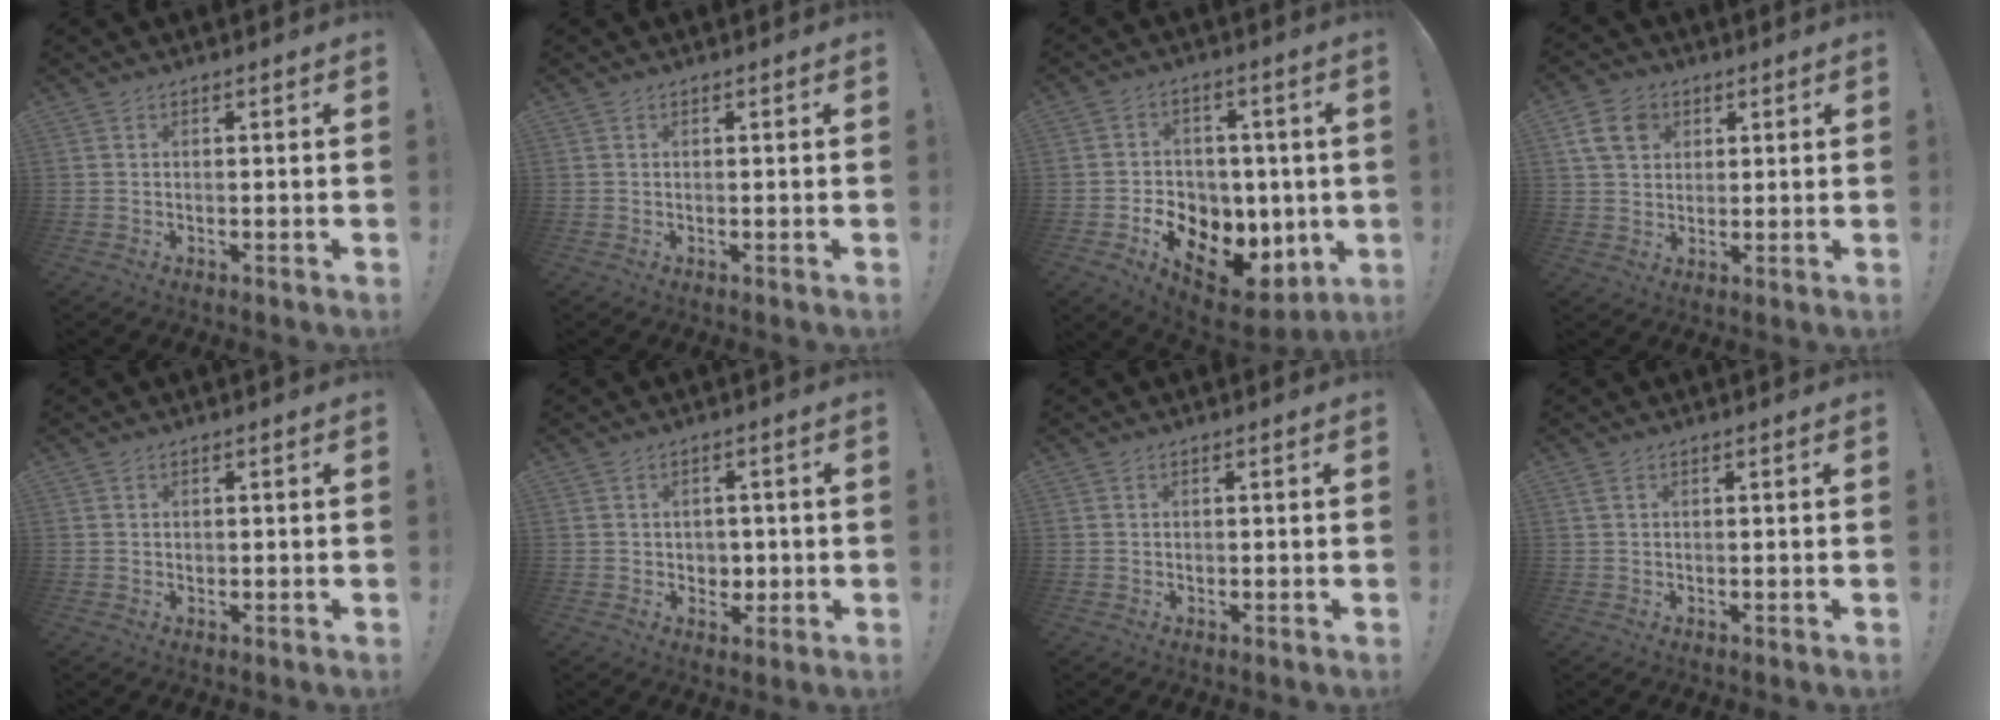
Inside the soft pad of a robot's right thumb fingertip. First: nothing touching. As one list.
[{"total": 0.0}, {"total": 12.6, "force": [-4.5, 9.9, 6.5], "torque": [-0.084, 0.023, -0.065]}, {"total": 10.0, "force": [4.3, 7.7, 4.9], "torque": [-0.087, -0.010, 0.086]}, {"total": 0.5, "force": [0.2, 0.5, 0.1], "torque": [0.006, -0.002, 0.002]}, {"total": 4.2, "force": [0.6, 4.1, 1.0], "torque": [-0.005, -0.006, 0.012]}, {"total": 0.0}, {"total": 1.1, "force": [0.5, 0.4, 0.9], "torque": [-0.019, 0.003, 0.010]}]